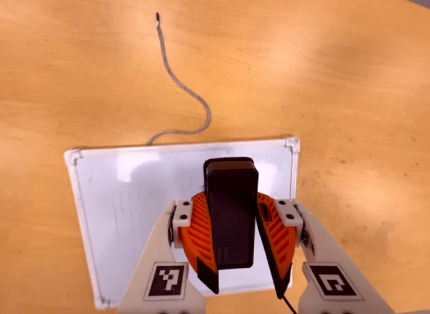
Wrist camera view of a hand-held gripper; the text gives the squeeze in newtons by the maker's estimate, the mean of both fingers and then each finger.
{"total": 9.9, "left": 9.6, "right": 10.1}